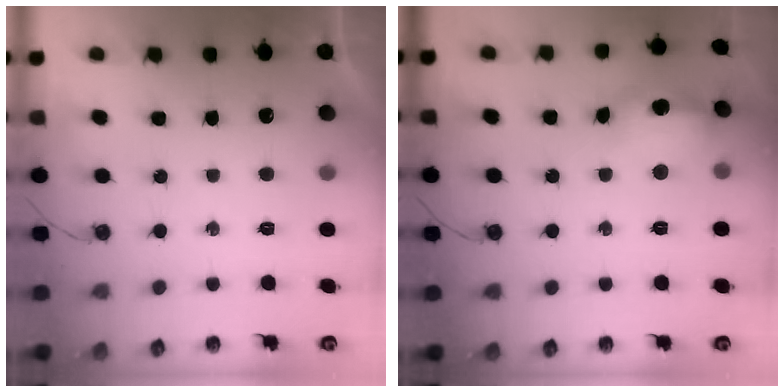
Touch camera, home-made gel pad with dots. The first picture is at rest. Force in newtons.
{"total": 14.1, "press": 14.0, "slide": 1.9}